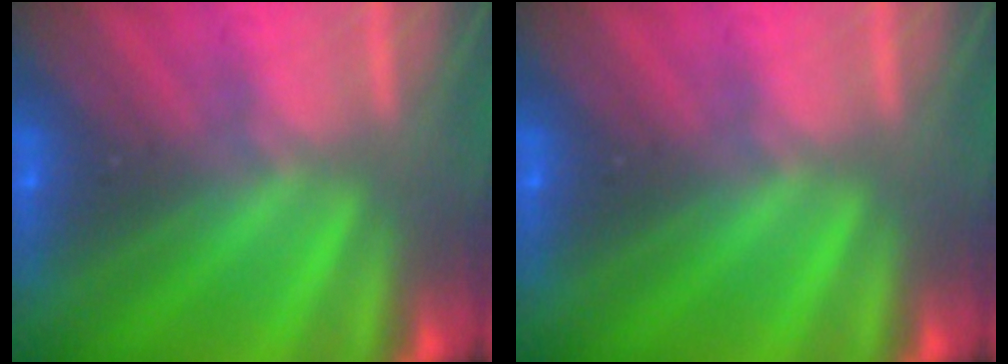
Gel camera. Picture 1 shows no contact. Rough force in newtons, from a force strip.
{"total": 0.0}